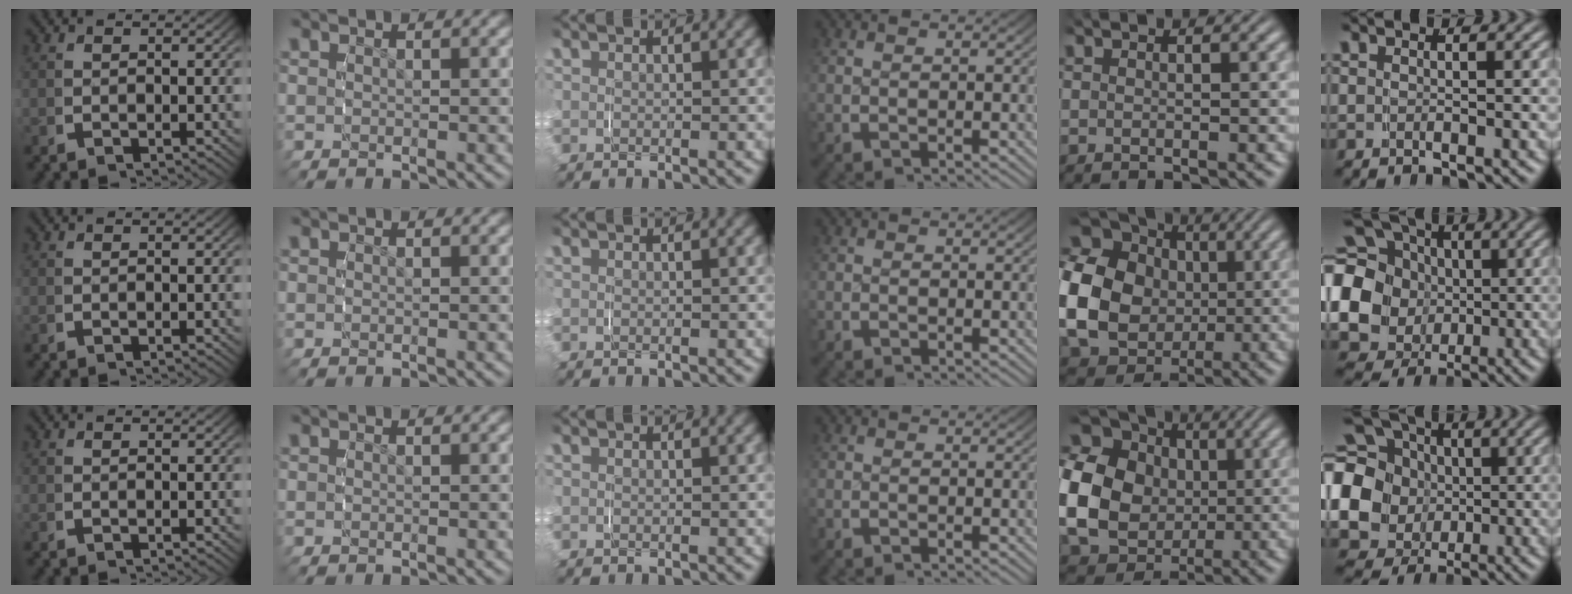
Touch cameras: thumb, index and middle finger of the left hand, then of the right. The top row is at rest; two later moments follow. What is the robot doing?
{"motion": "grasp_and_lifting", "object": "paper towel"}